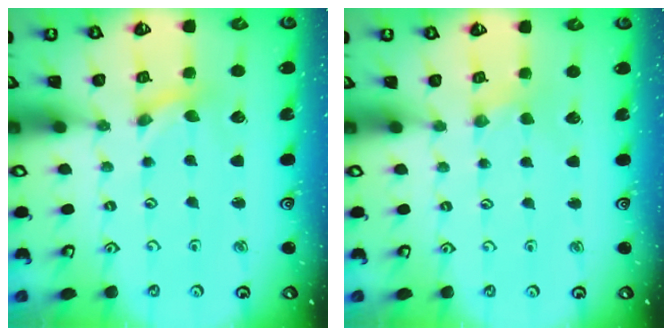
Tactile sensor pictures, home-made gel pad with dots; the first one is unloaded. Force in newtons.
{"total": 0.0}